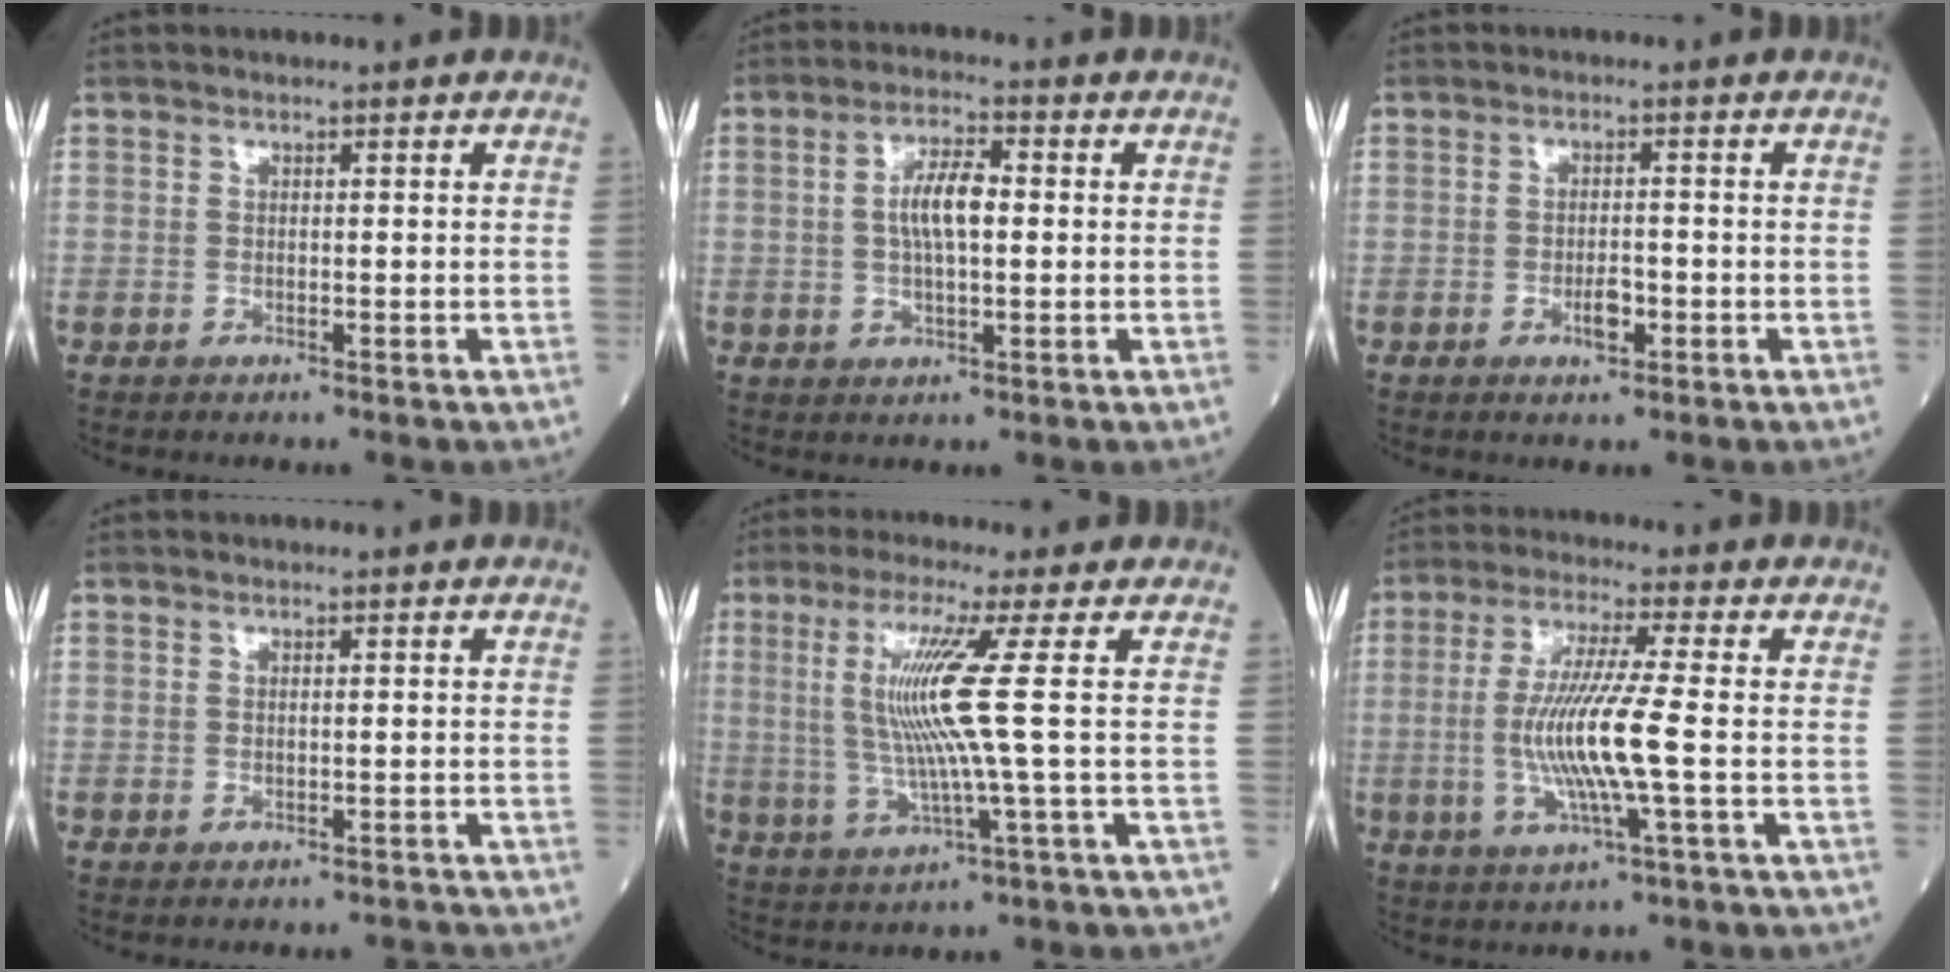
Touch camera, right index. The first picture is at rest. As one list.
[{"total": 6.2, "force": [0.5, 1.8, 5.9], "torque": [-0.116, 0.010, 0.007]}, {"total": 2.8, "force": [-1.2, 1.0, 2.3], "torque": [-0.039, 0.001, -0.018]}, {"total": 0.9, "force": [-0.9, 0.0, 0.1], "torque": [0.002, -0.002, -0.010]}, {"total": 9.4, "force": [1.4, -2.0, 9.1], "torque": [-0.189, -0.003, 0.031]}, {"total": 10.0, "force": [-1.3, -0.4, 9.9], "torque": [-0.205, -0.005, -0.029]}]